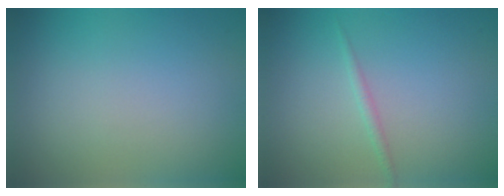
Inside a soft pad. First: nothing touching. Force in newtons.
{"total": 0.9, "press": 0.9, "slide": 0.1}